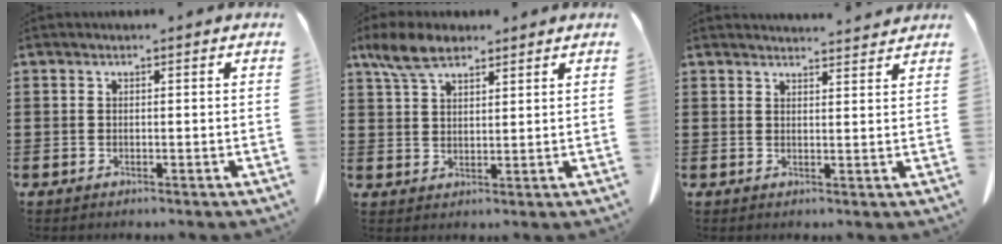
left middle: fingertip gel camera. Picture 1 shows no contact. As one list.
[{"total": 6.1, "force": [4.5, 2.4, 3.3], "torque": [-0.078, 0.002, 0.086]}, {"total": 2.9, "force": [2.9, 0.0, 0.3], "torque": [-0.005, -0.012, 0.052]}]